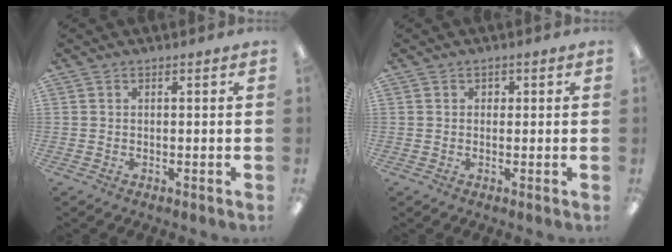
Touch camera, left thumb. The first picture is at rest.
{"total": 0.9, "force": [0.2, 0.9, 0.1], "torque": [-0.004, 0.005, 0.001]}